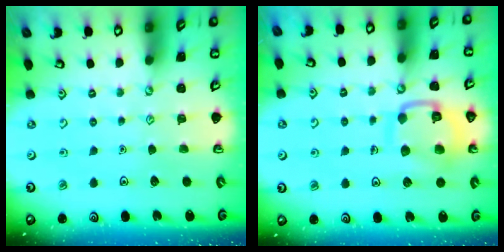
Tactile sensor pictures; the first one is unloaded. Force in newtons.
{"total": 12.3, "press": 12.3, "slide": 0.9}